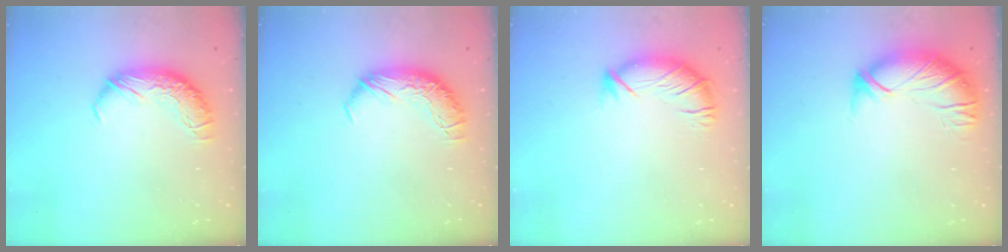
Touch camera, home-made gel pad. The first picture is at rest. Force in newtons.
{"total": 0.0}
{"total": 2.8, "press": 2.0, "slide": 2.1}
{"total": 2.9, "press": 1.4, "slide": 2.6}